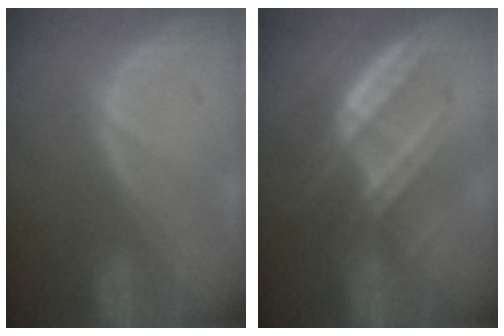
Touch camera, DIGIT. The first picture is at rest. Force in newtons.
{"total": 7.9, "press": 7.0, "slide": 3.6}